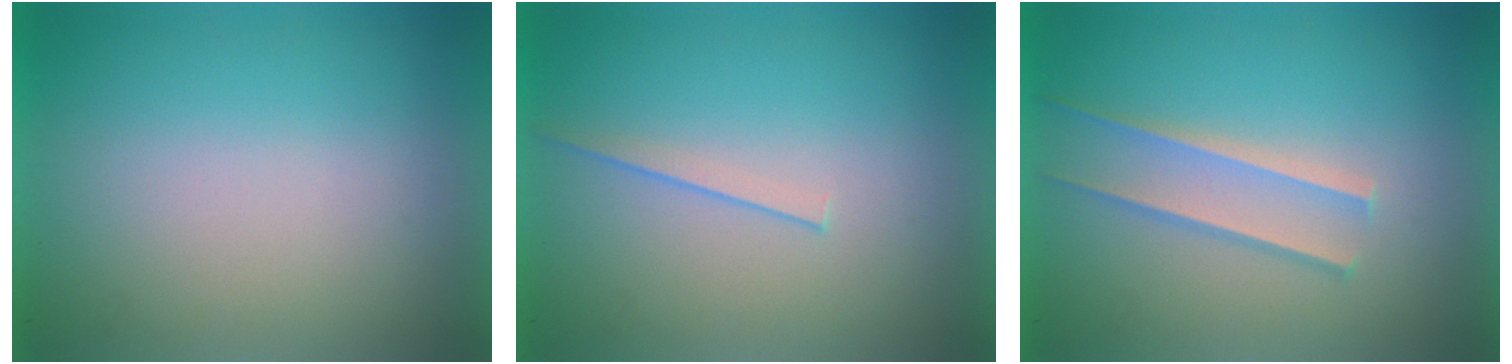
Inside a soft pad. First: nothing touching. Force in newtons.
{"total": 1.1}
{"total": 1.6}